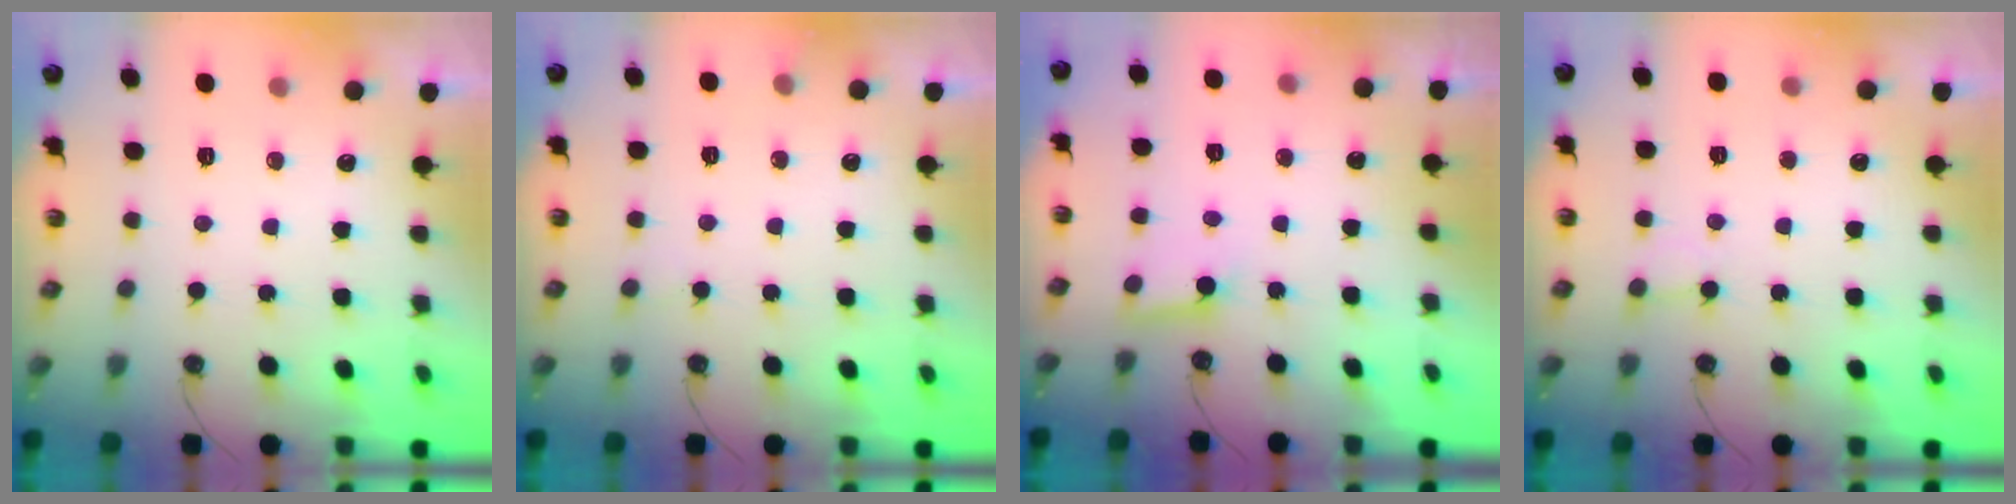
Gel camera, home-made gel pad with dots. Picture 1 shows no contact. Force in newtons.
{"total": 6.3, "press": 6.2, "slide": 0.4}
{"total": 3.0, "press": 3.0, "slide": 0.2}
{"total": 3.3, "press": 3.3, "slide": 0.4}